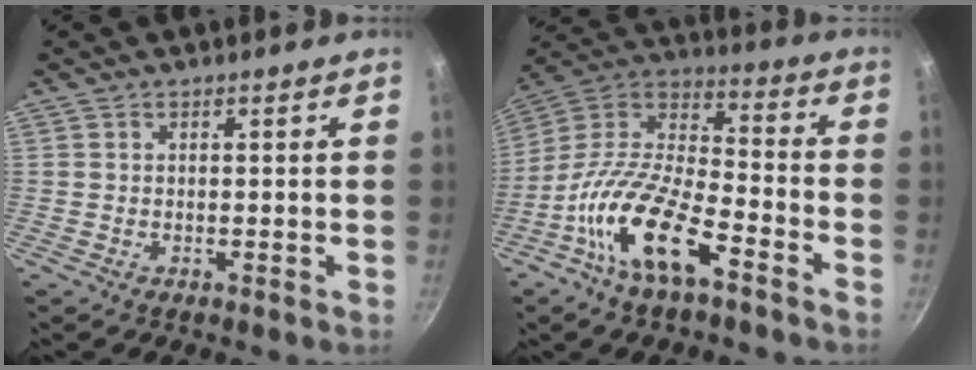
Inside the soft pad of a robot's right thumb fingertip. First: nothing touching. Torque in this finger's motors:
{"motor_torque": [2.31, 2.06, 1.95, -0.82, 0.65]}